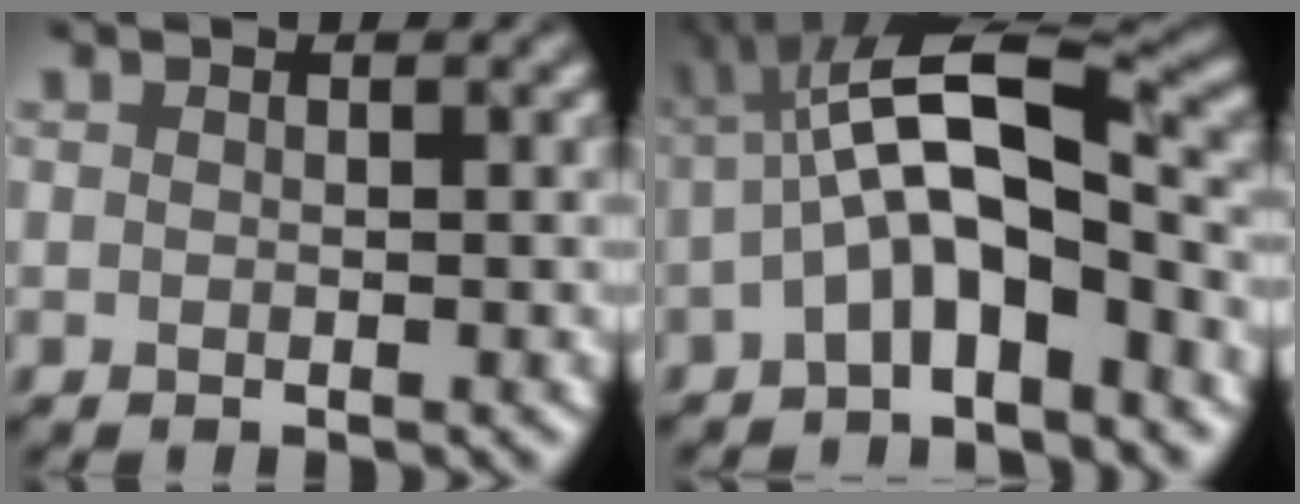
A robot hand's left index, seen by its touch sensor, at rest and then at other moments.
{"total": 7.8, "force": [-1.9, 2.6, 7.1], "torque": [-0.121, 0.021, -0.044]}